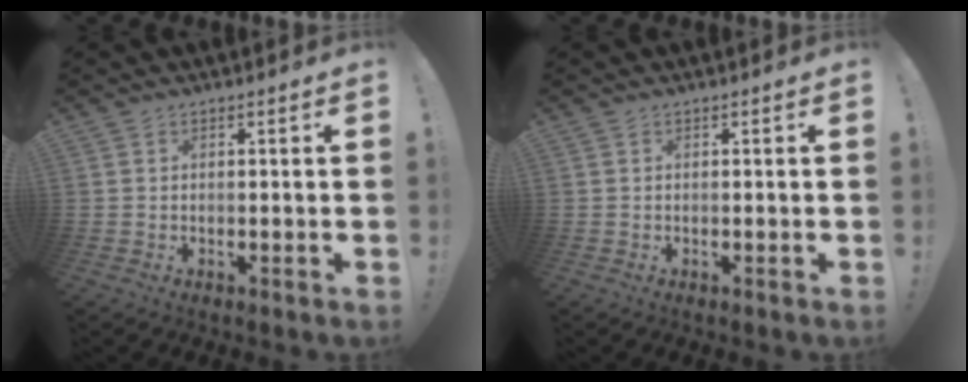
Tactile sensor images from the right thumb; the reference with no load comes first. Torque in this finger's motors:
{"motor_torque": [0.00, 0.00, 0.05, -0.02, 0.00]}